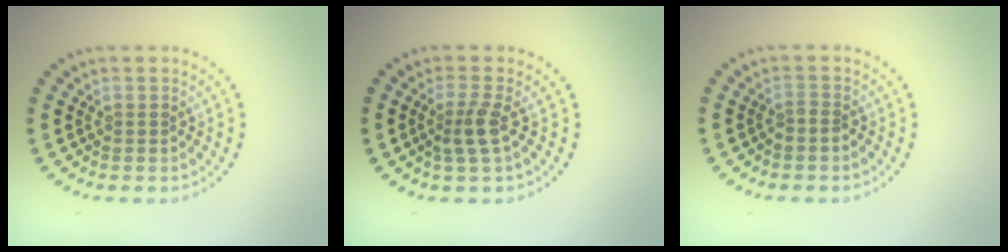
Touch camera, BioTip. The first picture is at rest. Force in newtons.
{"total": 2.3, "press": 1.8, "slide": 1.3}
{"total": 0.7, "press": 0.4, "slide": 0.6}